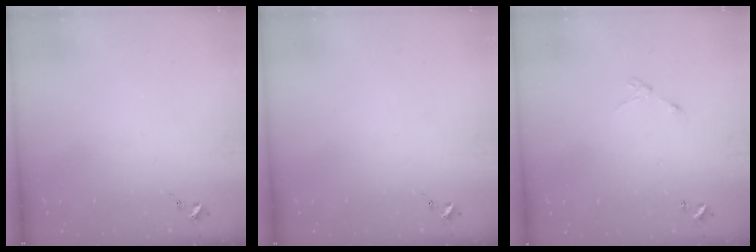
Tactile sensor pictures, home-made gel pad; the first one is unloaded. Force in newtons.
{"total": 0.0}
{"total": 5.4, "press": 5.4, "slide": 0.4}